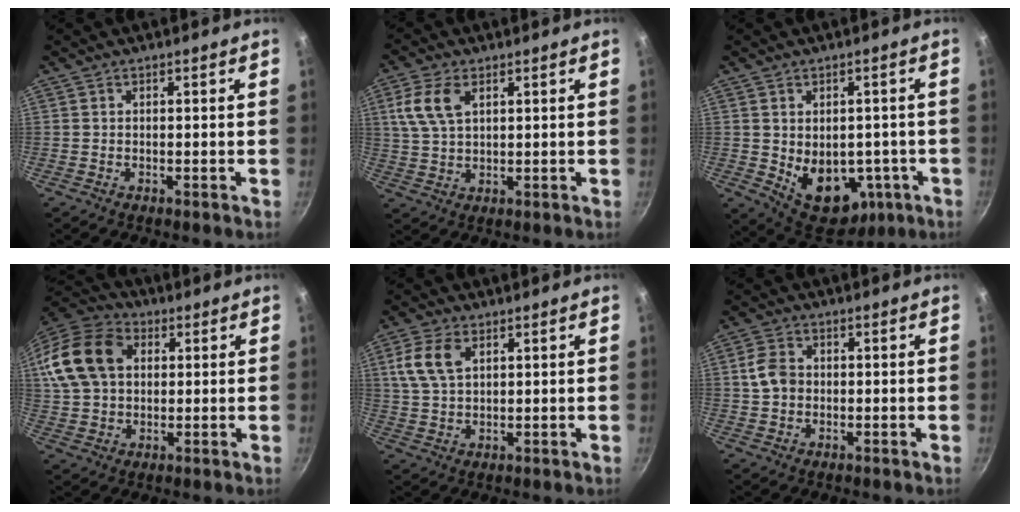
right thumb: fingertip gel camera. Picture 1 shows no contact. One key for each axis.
{"total": 7.5, "fx": 2.9, "fy": 4.2, "fz": 5.5, "tx": -0.109, "ty": 0.000, "tz": 0.058}
{"total": 13.5, "fx": -2.7, "fy": 9.6, "fz": 9.1, "tx": -0.089, "ty": -0.006, "tz": -0.009}
{"total": 19.7, "fx": 4.8, "fy": 14.7, "fz": 12.2, "tx": -0.254, "ty": 0.031, "tz": 0.079}
{"total": 7.8, "fx": 2.9, "fy": 4.7, "fz": 5.5, "tx": -0.103, "ty": 0.002, "tz": 0.057}
{"total": 5.2, "fx": 0.1, "fy": 4.2, "fz": 3.2, "tx": -0.049, "ty": 0.009, "tz": -0.004}